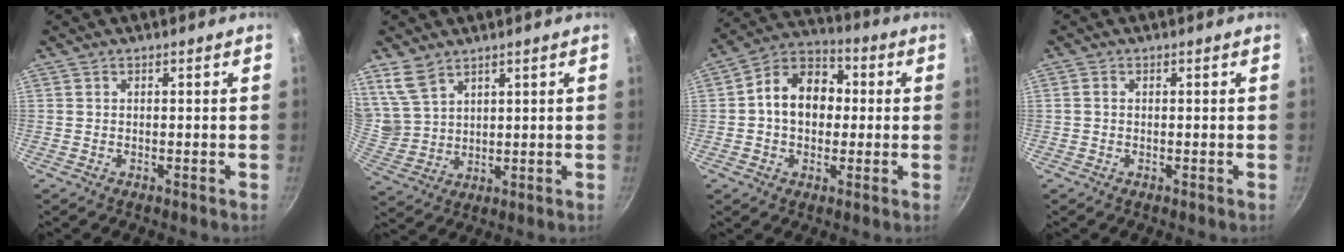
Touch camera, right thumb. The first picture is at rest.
{"total": 6.9, "force": [4.9, 4.0, 2.7], "torque": [-0.040, -0.018, 0.113]}
{"total": 12.7, "force": [0.7, 9.6, 8.2], "torque": [-0.094, 0.031, -0.009]}
{"total": 1.0, "force": [0.0, 0.8, 0.6], "torque": [-0.010, 0.005, -0.001]}